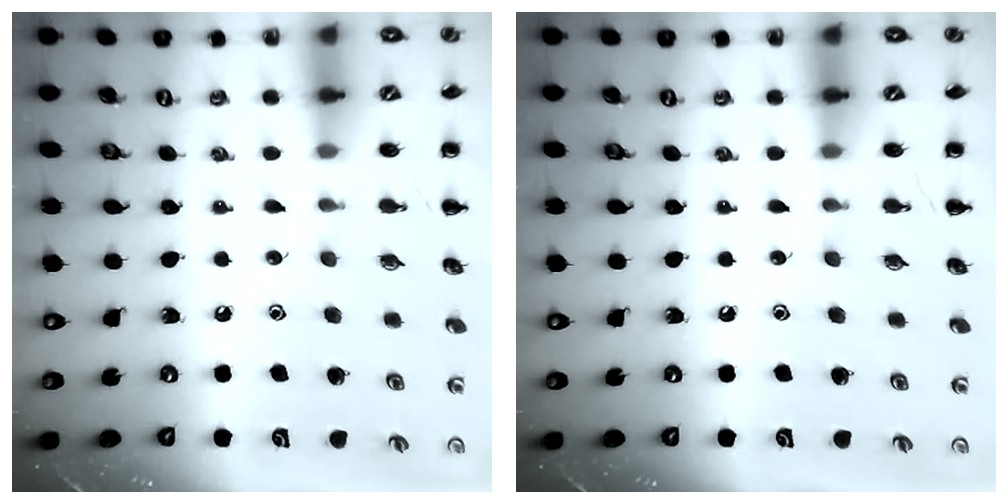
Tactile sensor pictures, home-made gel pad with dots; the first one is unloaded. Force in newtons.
{"total": 0.0}